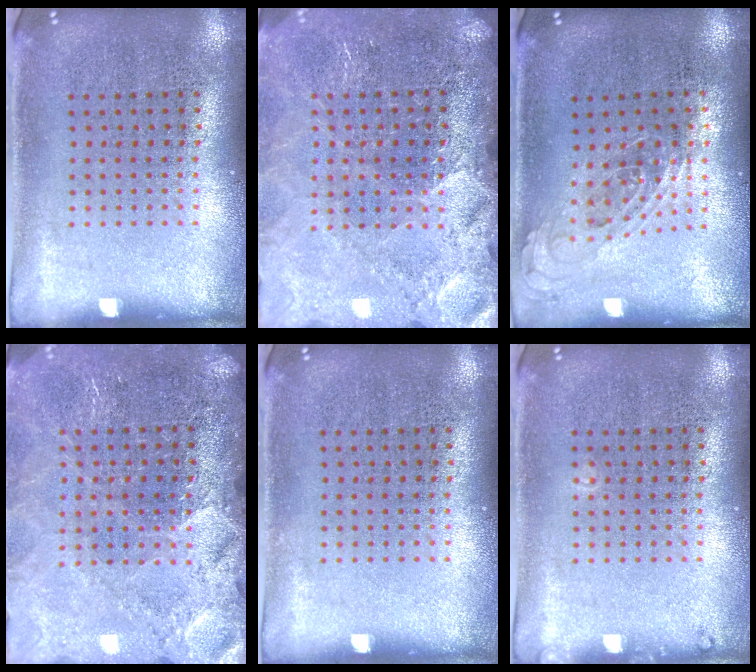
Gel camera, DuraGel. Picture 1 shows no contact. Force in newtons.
{"total": 3.3, "press": 3.0, "slide": 1.2}
{"total": 0.8, "press": 0.8, "slide": 0.3}
{"total": 3.3, "press": 3.0, "slide": 1.2}
{"total": 0.0}
{"total": 0.7, "press": 0.7, "slide": 0.2}